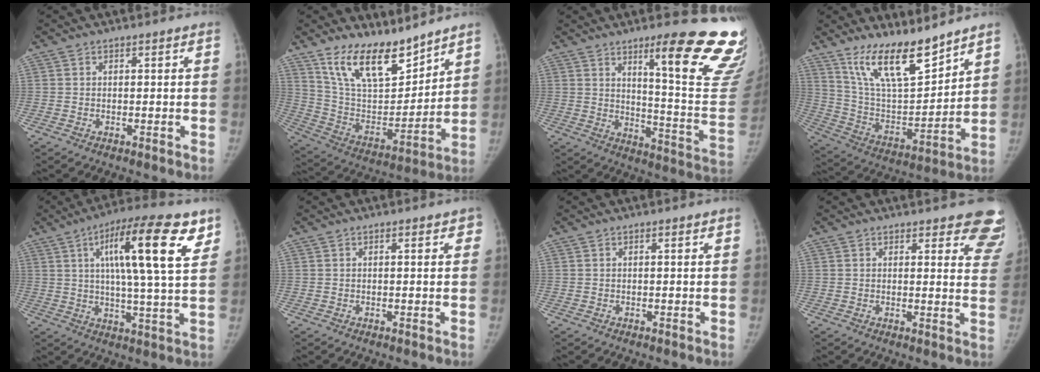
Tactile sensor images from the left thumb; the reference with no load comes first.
{"total": 17.5, "force": [13.1, 7.6, 8.8], "torque": [-0.108, -0.077, 0.246]}
{"total": 24.9, "force": [14.9, 4.3, 19.4], "torque": [-0.193, -0.090, 0.204]}
{"total": 16.7, "force": [12.7, 5.1, 9.7], "torque": [-0.134, -0.077, 0.239]}
{"total": 18.5, "force": [7.8, 4.1, 16.3], "torque": [-0.235, -0.014, 0.115]}
{"total": 1.8, "force": [0.8, 0.8, 1.4], "torque": [-0.009, 0.001, 0.007]}
{"total": 0.5, "force": [0.3, 0.1, 0.5], "torque": [-0.007, 0.001, 0.002]}
{"total": 10.3, "force": [9.0, 3.4, 3.8], "torque": [0.009, -0.052, 0.071]}